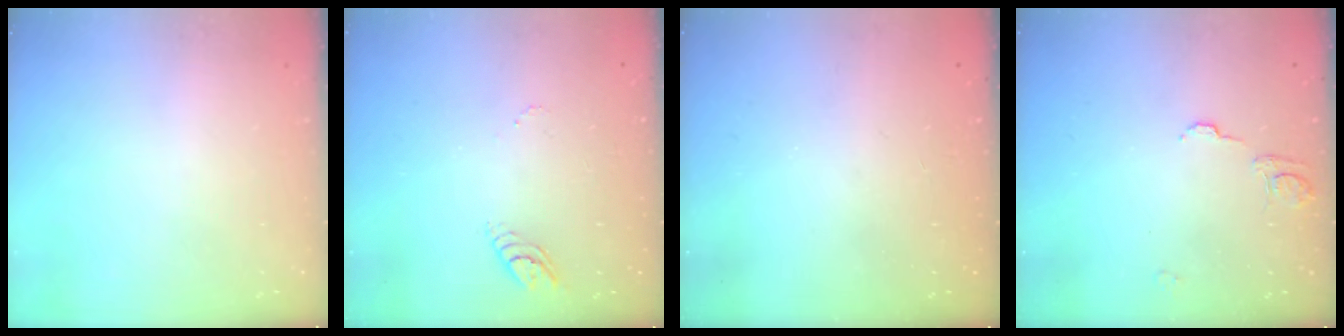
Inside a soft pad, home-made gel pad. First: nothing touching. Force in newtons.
{"total": 3.2, "press": 3.2, "slide": 0.4}
{"total": 0.0}
{"total": 6.2, "press": 6.2, "slide": 0.4}